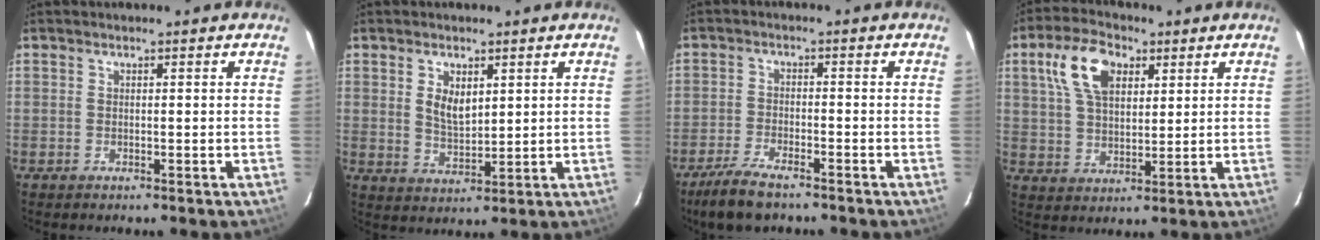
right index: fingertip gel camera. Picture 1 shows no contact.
{"total": 5.3, "force": [1.9, 2.8, 4.0], "torque": [-0.071, -0.001, 0.040]}
{"total": 7.7, "force": [-6.0, 2.0, 4.3], "torque": [-0.113, -0.014, -0.114]}
{"total": 11.1, "force": [4.8, 6.3, 7.9], "torque": [-0.152, 0.031, 0.091]}